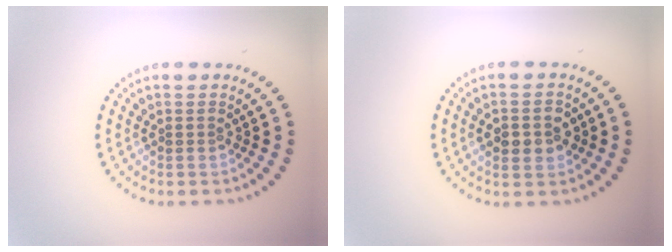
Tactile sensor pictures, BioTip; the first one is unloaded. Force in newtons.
{"total": 3.7, "press": 3.7, "slide": 0.1}